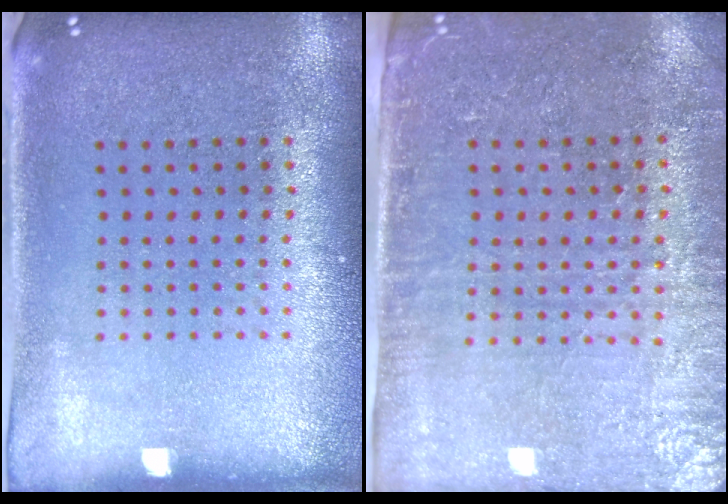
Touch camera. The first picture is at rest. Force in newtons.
{"total": 3.4, "press": 3.1, "slide": 1.3}